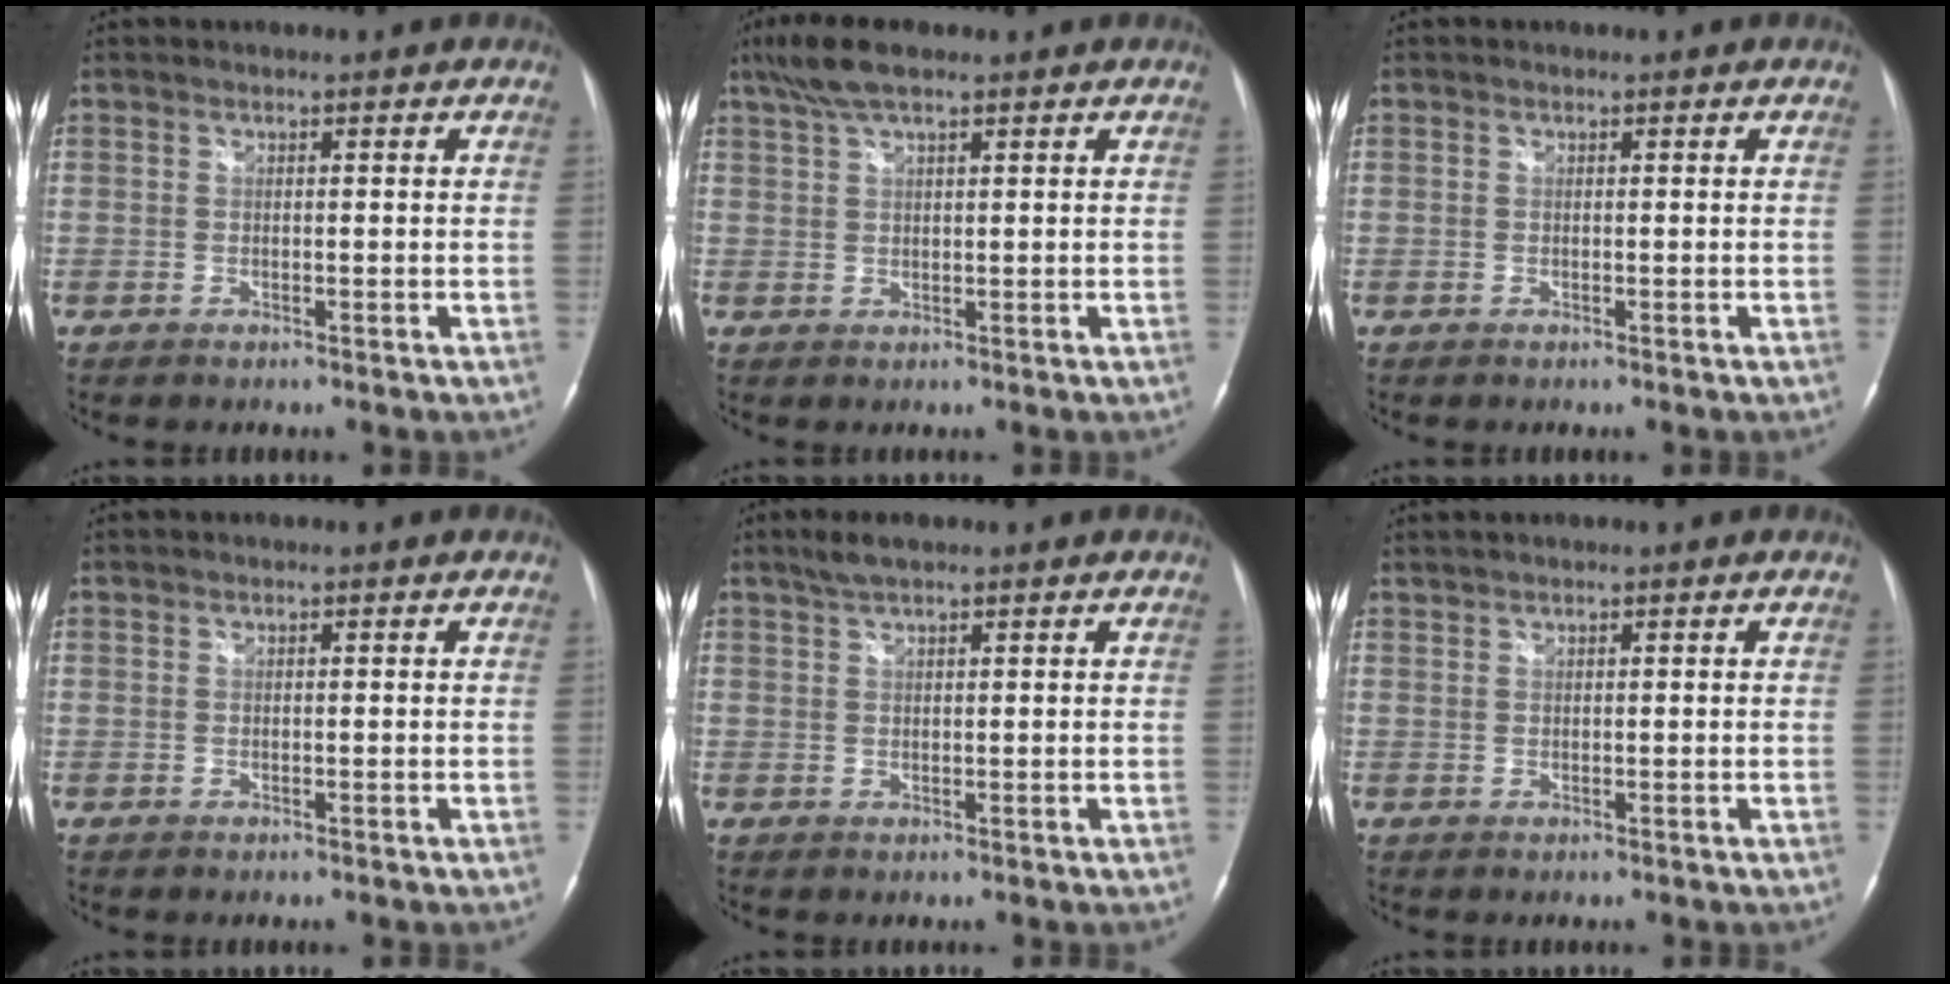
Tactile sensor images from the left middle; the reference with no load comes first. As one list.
[{"total": 5.6, "force": [4.0, 1.1, 3.7], "torque": [-0.083, 0.019, 0.076]}, {"total": 0.0}, {"total": 0.0}, {"total": 2.6, "force": [2.1, 0.3, 1.6], "torque": [-0.036, 0.006, 0.042]}, {"total": 1.0, "force": [1.0, -0.1, 0.2], "torque": [-0.009, 0.010, 0.026]}]